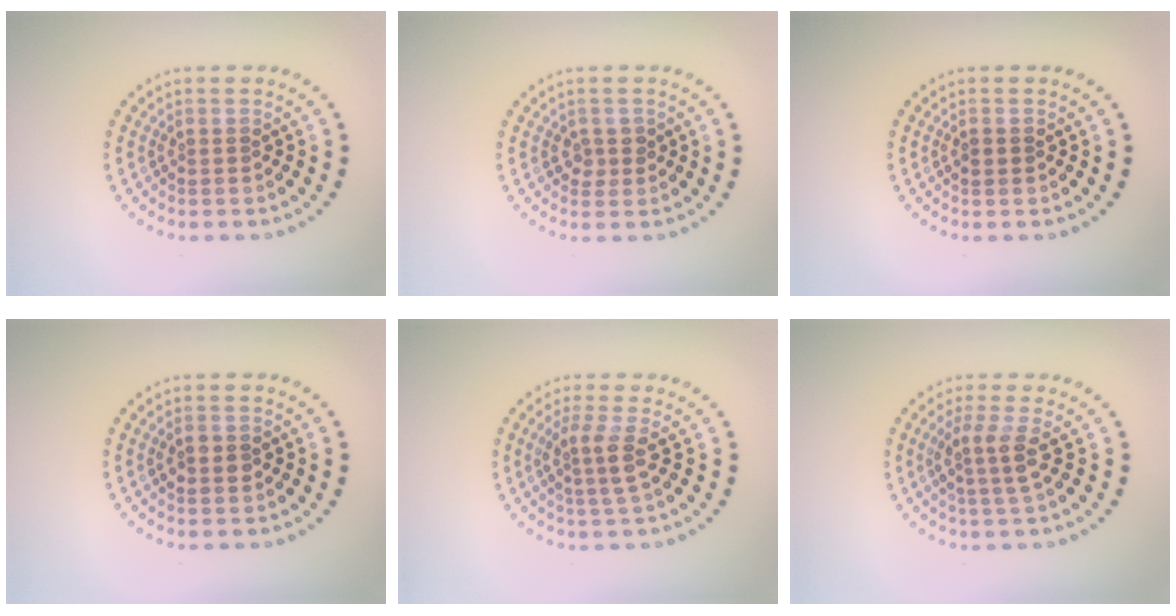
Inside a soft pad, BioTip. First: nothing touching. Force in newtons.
{"total": 1.5, "press": 1.3, "slide": 0.6}
{"total": 1.0, "press": 0.9, "slide": 0.2}
{"total": 2.0, "press": 2.0, "slide": 0.1}
{"total": 2.5, "press": 2.0, "slide": 1.5}
{"total": 2.5, "press": 2.0, "slide": 1.5}